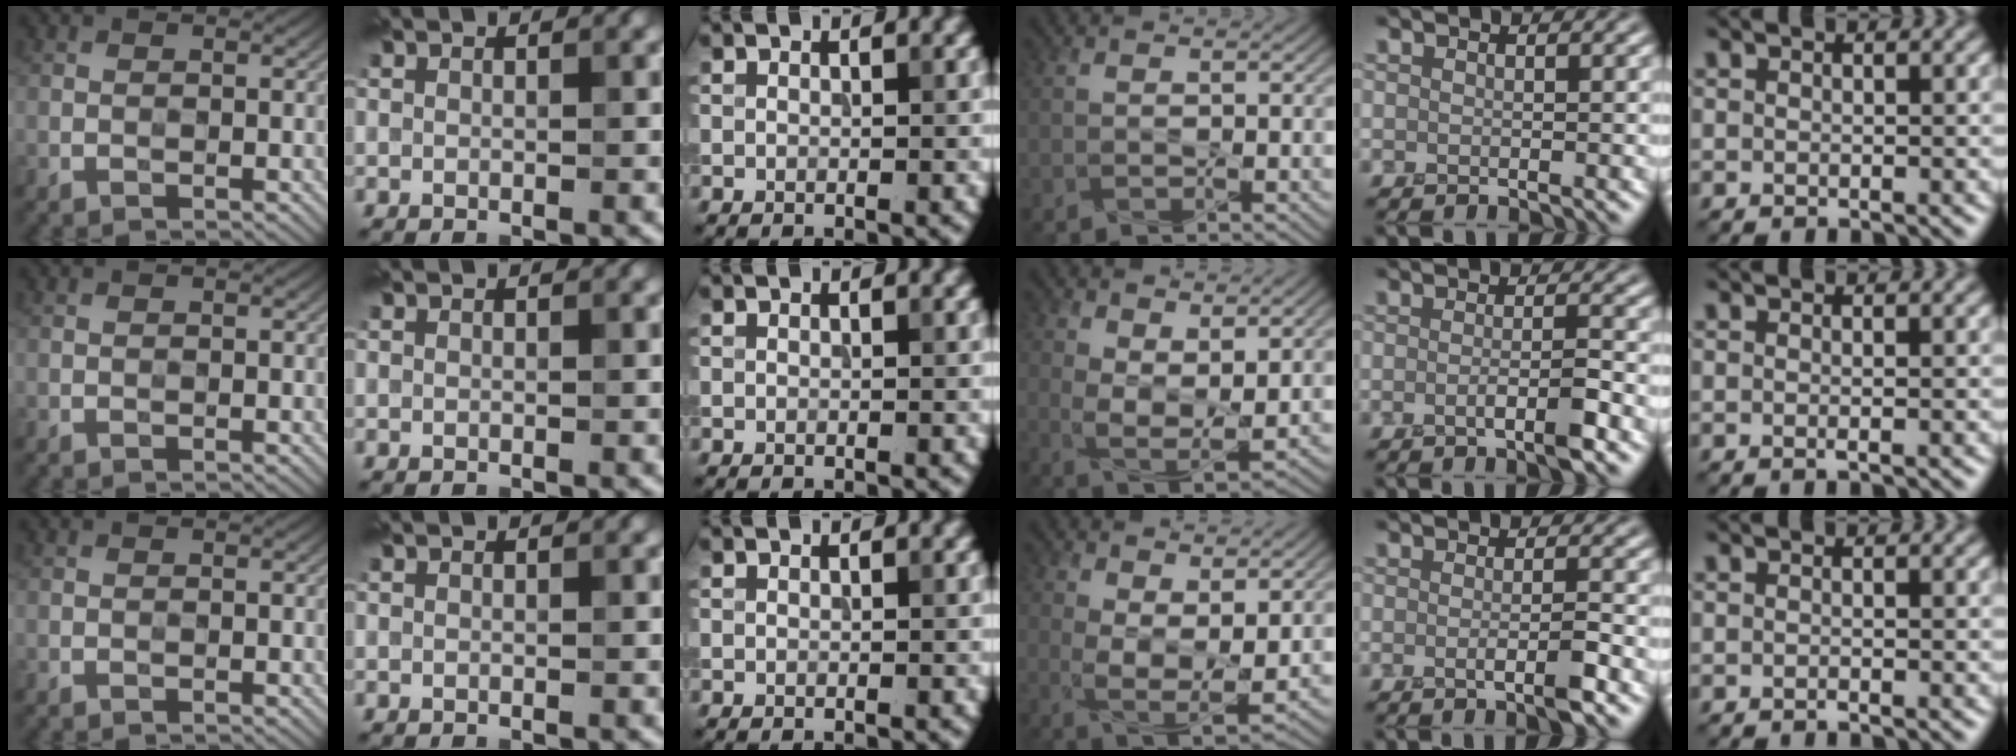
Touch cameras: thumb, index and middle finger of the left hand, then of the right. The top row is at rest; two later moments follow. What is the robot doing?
{"motion": "squeeze", "object": "air blower"}